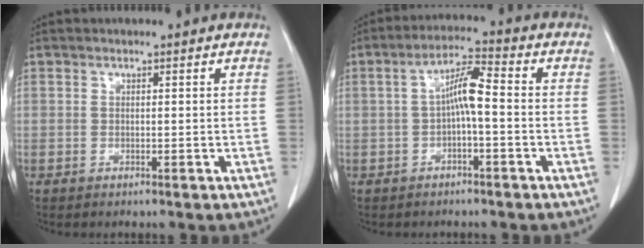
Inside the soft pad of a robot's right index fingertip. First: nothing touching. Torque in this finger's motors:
{"motor_torque": [0.89, -0.05, 0.15, 0.09]}